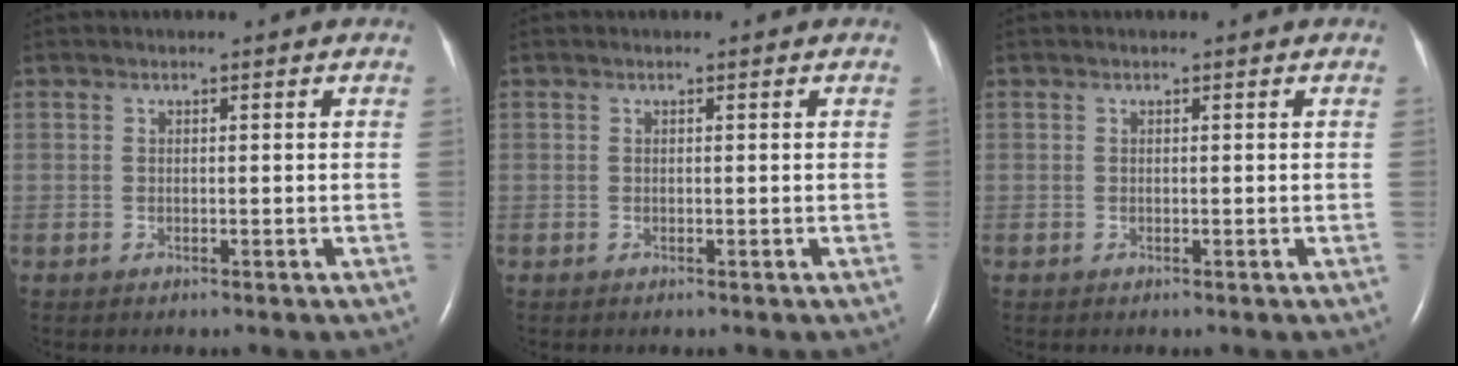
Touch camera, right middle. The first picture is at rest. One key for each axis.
{"total": 0.0}
{"total": 0.0}